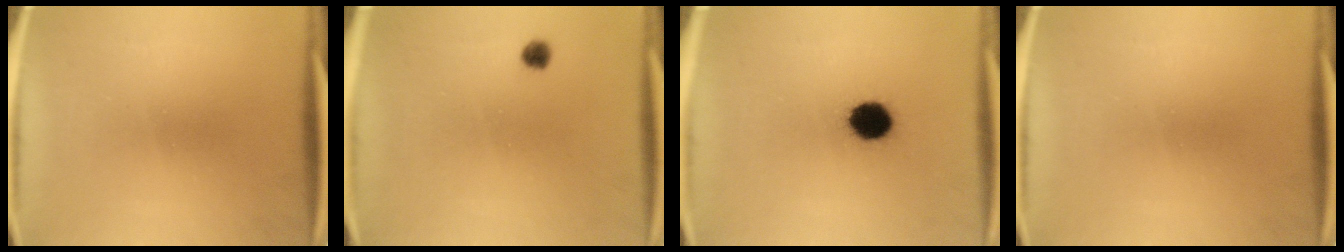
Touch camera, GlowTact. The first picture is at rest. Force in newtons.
{"total": 1.8}
{"total": 8.4}
{"total": 0.0}